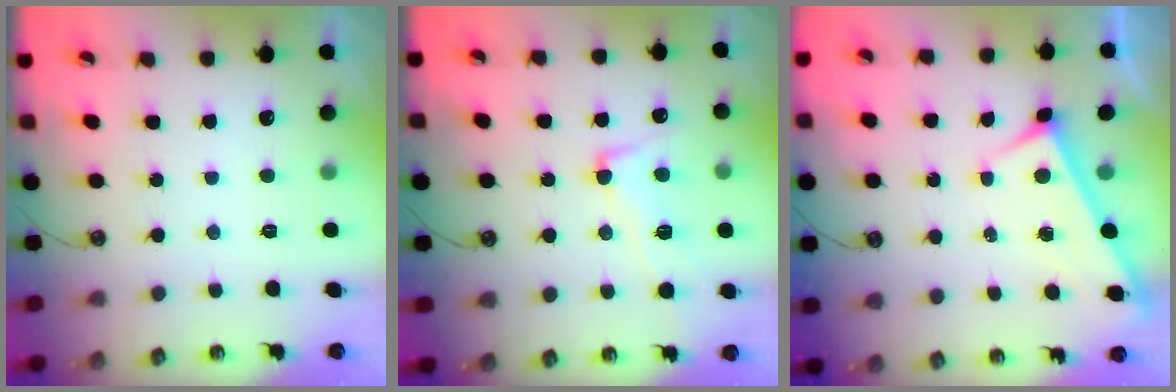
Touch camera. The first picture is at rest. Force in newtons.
{"total": 4.4, "press": 4.2, "slide": 1.3}
{"total": 3.2, "press": 3.2, "slide": 0.3}